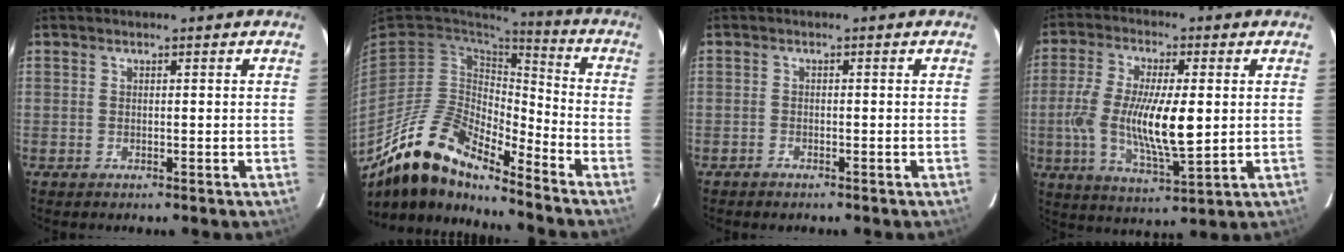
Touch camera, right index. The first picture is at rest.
{"total": 16.9, "force": [-13.8, 4.5, 8.7], "torque": [-0.161, -0.018, -0.268]}
{"total": 1.2, "force": [-1.1, 0.5, 0.2], "torque": [-0.013, 0.004, -0.020]}
{"total": 14.1, "force": [-0.3, 4.6, 13.3], "torque": [-0.261, -0.008, -0.005]}